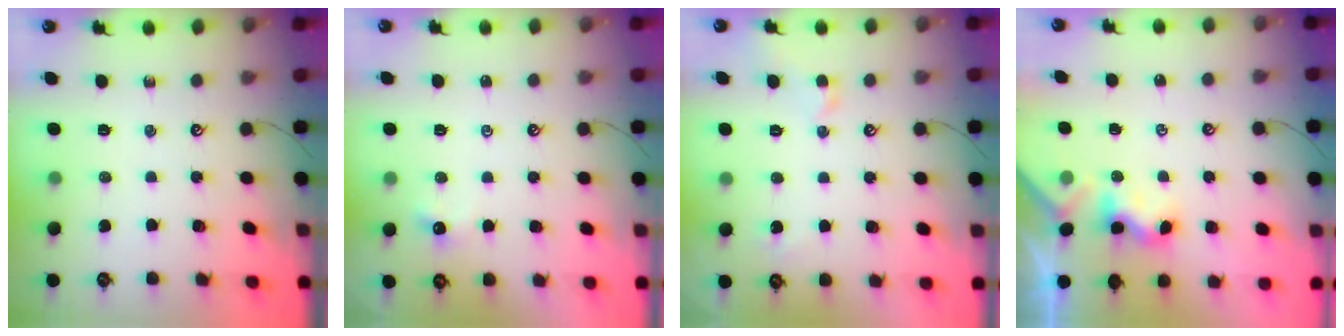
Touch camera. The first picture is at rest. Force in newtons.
{"total": 0.9, "press": 0.8, "slide": 0.5}
{"total": 1.3, "press": 1.2, "slide": 0.4}
{"total": 2.3, "press": 2.3, "slide": 0.3}